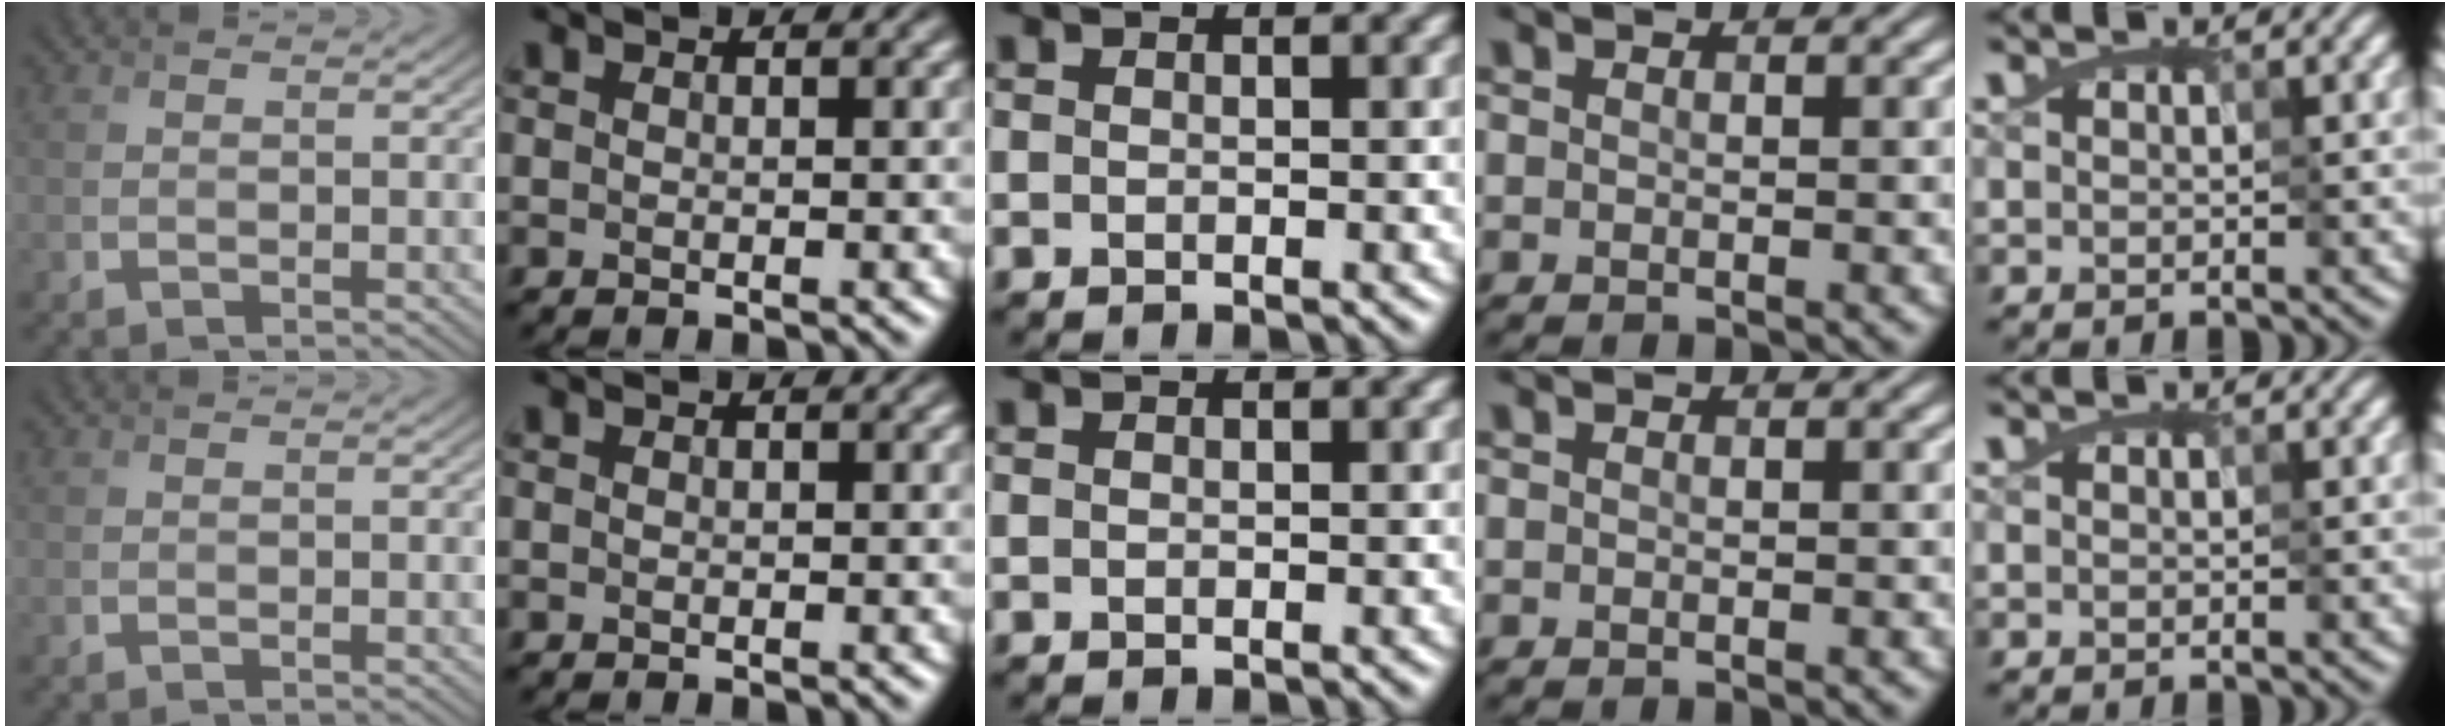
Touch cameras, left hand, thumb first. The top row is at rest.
{}